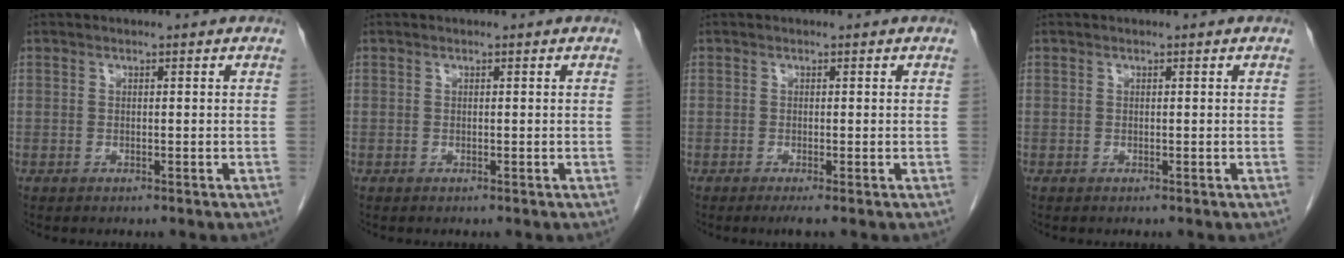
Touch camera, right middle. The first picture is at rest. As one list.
[{"total": 0.0}, {"total": 1.3, "force": [-0.7, -0.3, 1.0], "torque": [-0.021, -0.007, -0.011]}, {"total": 0.0}]